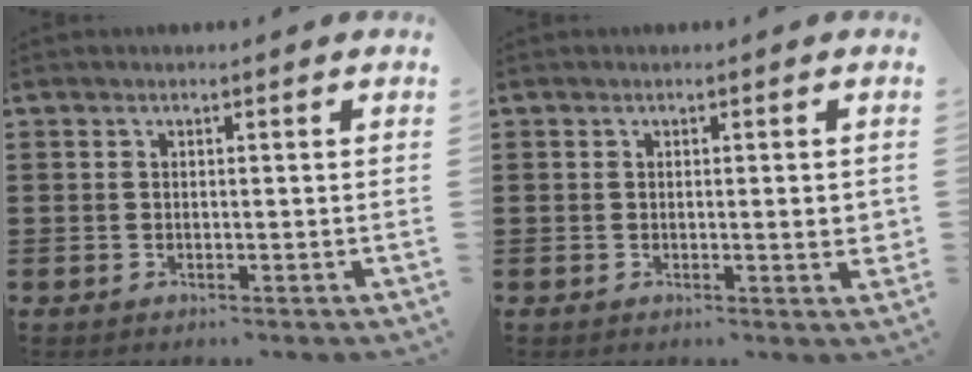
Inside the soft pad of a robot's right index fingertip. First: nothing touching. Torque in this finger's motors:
{"motor_torque": [1.18, 0.95, 0.42, 0.13]}